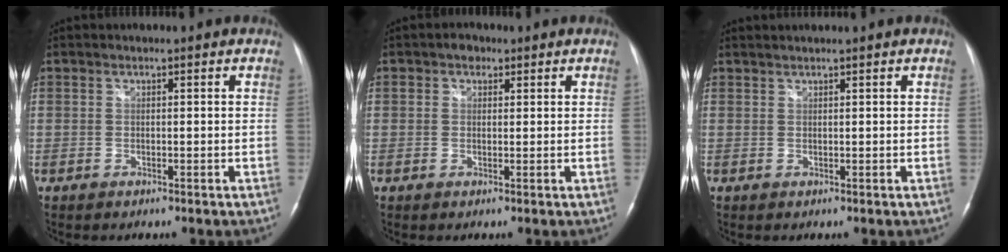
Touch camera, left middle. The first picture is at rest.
{"total": 2.0, "force": [1.0, 1.5, 0.9], "torque": [-0.019, 0.010, 0.014]}
{"total": 1.7, "force": [1.6, -0.3, 0.5], "torque": [-0.004, 0.015, 0.033]}